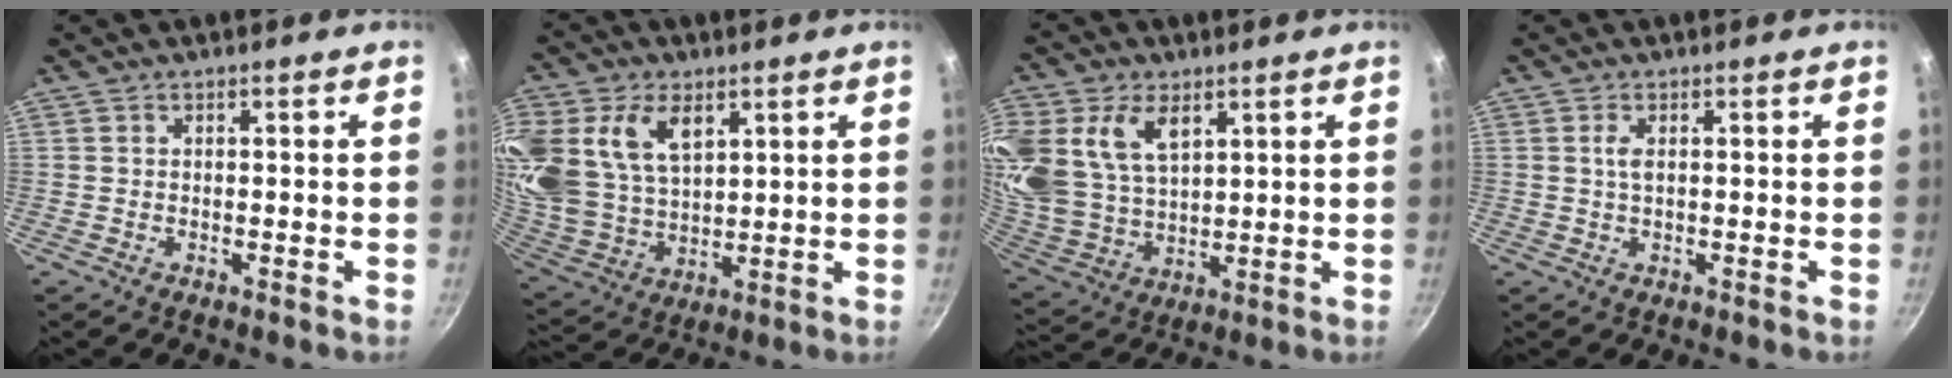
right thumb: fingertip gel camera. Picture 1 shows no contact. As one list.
[{"total": 20.7, "force": [8.2, 13.7, 13.1], "torque": [-0.283, -0.011, 0.169]}, {"total": 19.0, "force": [7.7, 12.4, 12.2], "torque": [-0.263, -0.012, 0.163]}, {"total": 1.8, "force": [0.4, 0.7, 1.6], "torque": [-0.034, 0.001, 0.010]}]